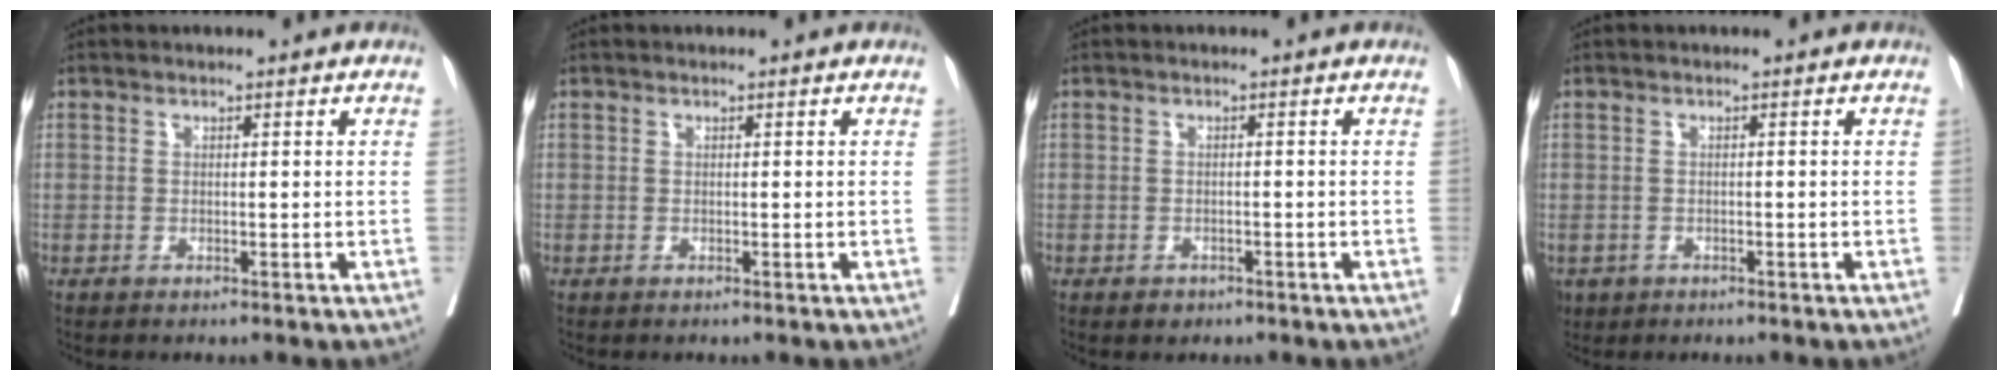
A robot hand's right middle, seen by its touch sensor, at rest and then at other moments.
{"total": 0.0}
{"total": 1.4, "force": [-1.0, 1.0, 0.4], "torque": [-0.006, 0.002, -0.010]}
{"total": 3.0, "force": [-1.8, 2.3, 0.7], "torque": [-0.012, -0.001, -0.027]}